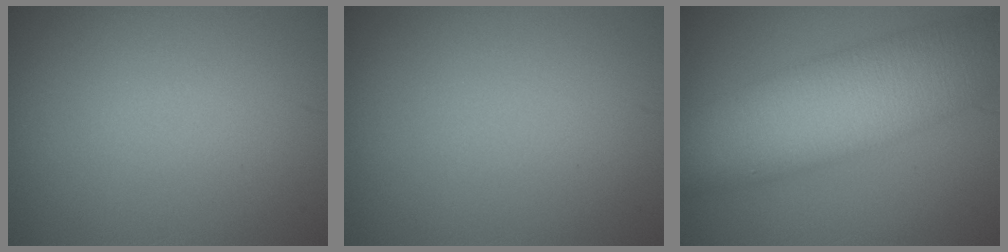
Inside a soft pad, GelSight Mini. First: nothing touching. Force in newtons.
{"total": 0.0}
{"total": 10.5, "press": 10.4, "slide": 0.5}